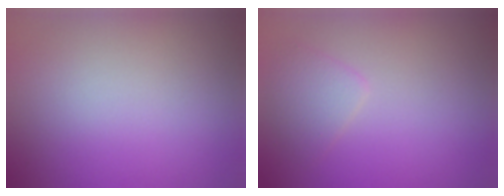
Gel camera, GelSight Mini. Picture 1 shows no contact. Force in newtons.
{"total": 1.8, "press": 1.8, "slide": 0.1}